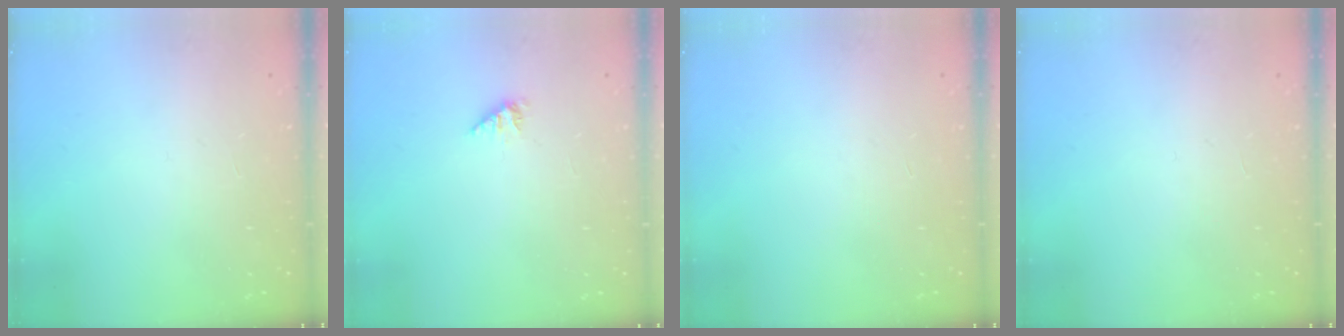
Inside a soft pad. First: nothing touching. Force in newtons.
{"total": 2.1, "press": 2.1, "slide": 0.3}
{"total": 0.0}
{"total": 0.0}